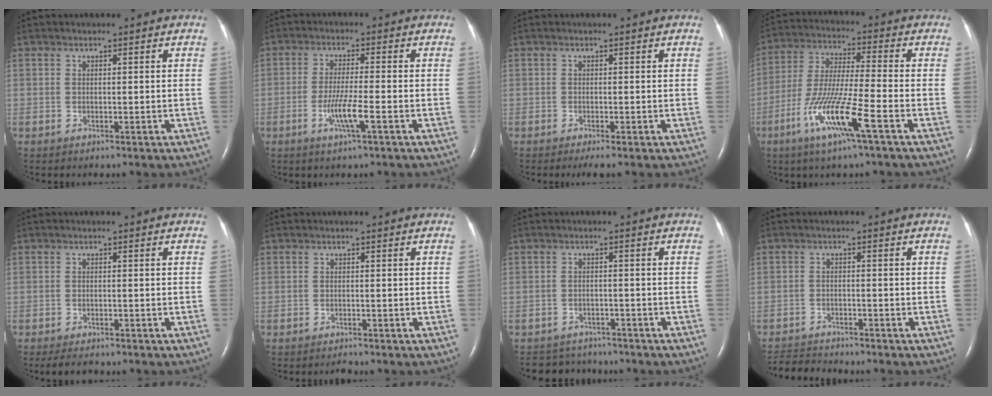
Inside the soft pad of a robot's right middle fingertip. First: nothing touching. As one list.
[{"total": 5.0, "force": [-2.0, -0.2, 4.6], "torque": [-0.091, -0.009, -0.039]}, {"total": 1.5, "force": [-1.0, 0.0, 1.1], "torque": [-0.024, -0.007, -0.019]}, {"total": 11.9, "force": [-5.6, -0.1, 10.5], "torque": [-0.216, -0.018, -0.109]}, {"total": 3.0, "force": [-2.4, 1.0, 1.4], "torque": [-0.027, -0.008, -0.033]}, {"total": 0.6, "force": [-0.6, 0.0, 0.1], "torque": [-0.007, -0.003, -0.008]}, {"total": 5.5, "force": [-5.1, 1.9, -0.2], "torque": [-0.001, 0.007, -0.072]}, {"total": 4.3, "force": [-4.3, 0.1, 0.0], "torque": [0.000, -0.019, -0.075]}]